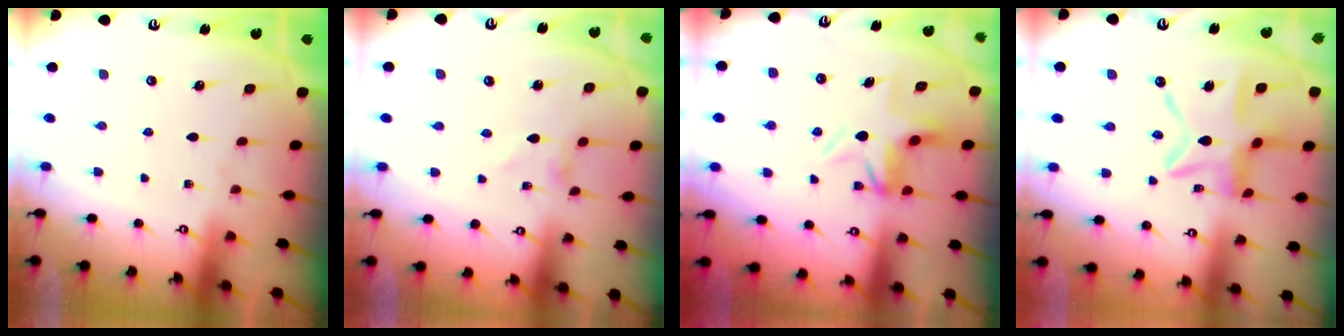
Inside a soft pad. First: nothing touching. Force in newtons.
{"total": 1.1, "press": 1.0, "slide": 0.3}
{"total": 4.6, "press": 4.5, "slide": 0.2}
{"total": 13.1, "press": 13.1, "slide": 1.1}